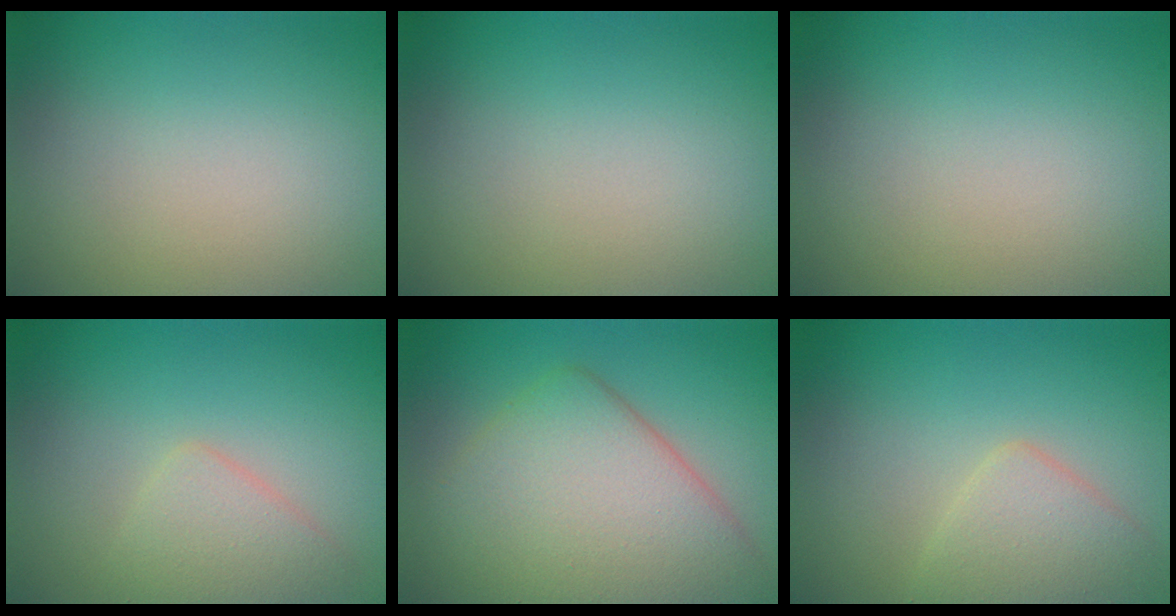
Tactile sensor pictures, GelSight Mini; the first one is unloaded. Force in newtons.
{"total": 0.0}
{"total": 0.0}
{"total": 2.4, "press": 2.4, "slide": 0.2}
{"total": 8.4, "press": 8.4, "slide": 0.4}
{"total": 2.9, "press": 2.9, "slide": 0.1}